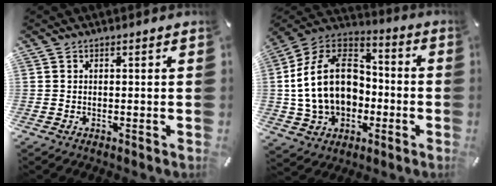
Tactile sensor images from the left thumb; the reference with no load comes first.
{"total": 19.7, "force": [-1.8, 15.0, 12.6], "torque": [-0.266, 0.017, -0.031]}